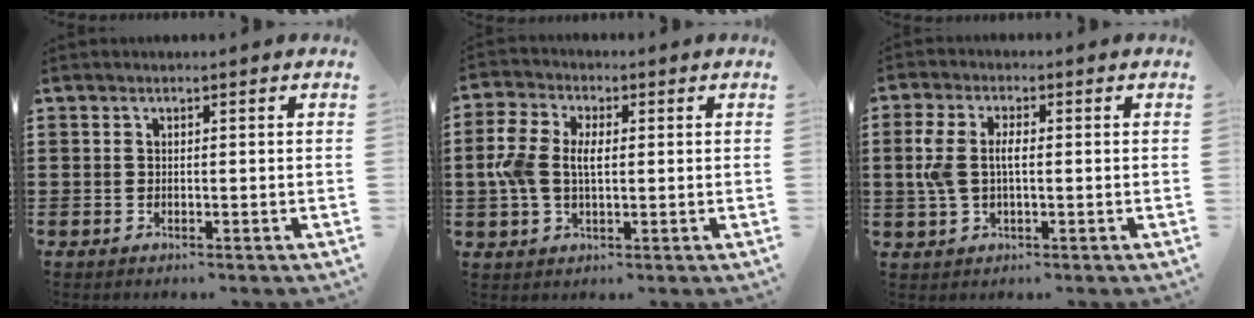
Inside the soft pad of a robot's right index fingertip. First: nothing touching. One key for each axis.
{"total": 6.1, "fx": -0.1, "fy": 3.7, "fz": 4.8, "tx": -0.118, "ty": 0.005, "tz": -0.011}
{"total": 4.9, "fx": 0.0, "fy": 2.3, "fz": 4.4, "tx": -0.114, "ty": -0.004, "tz": -0.010}